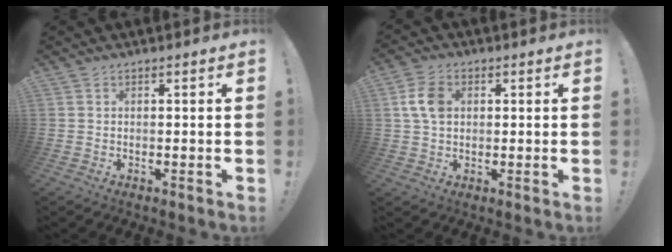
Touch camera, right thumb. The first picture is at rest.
{"total": 7.8, "force": [1.4, 5.5, 5.3], "torque": [-0.100, 0.005, 0.027]}